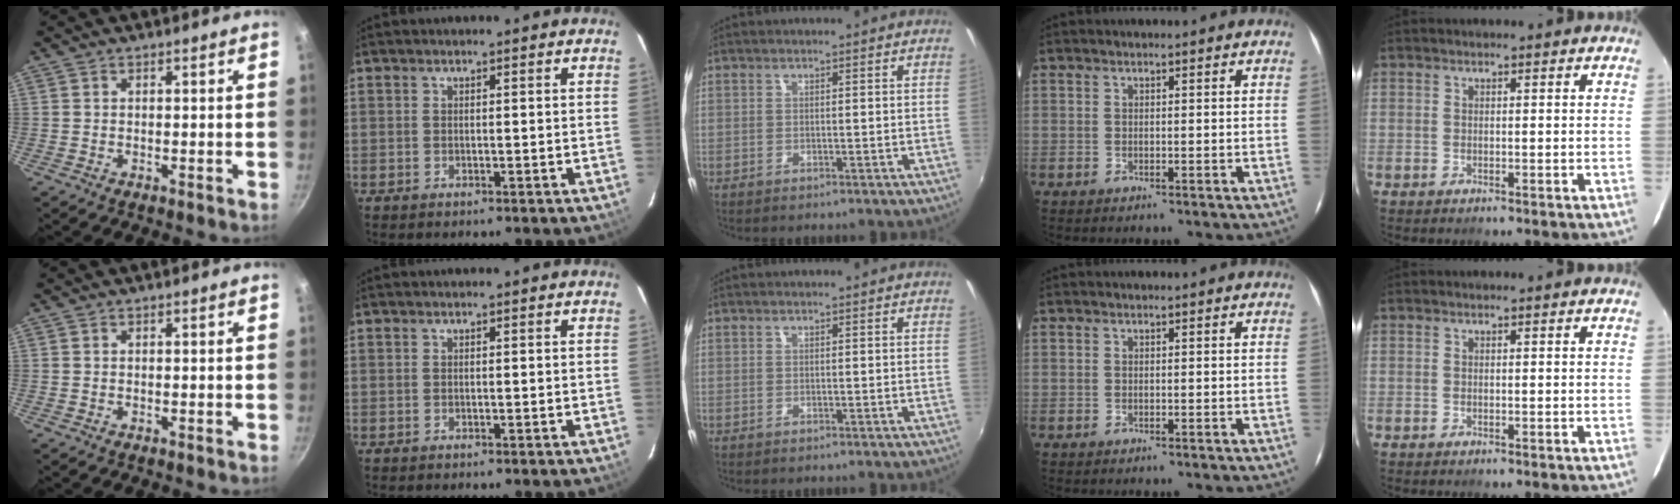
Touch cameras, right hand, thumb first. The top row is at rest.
{}